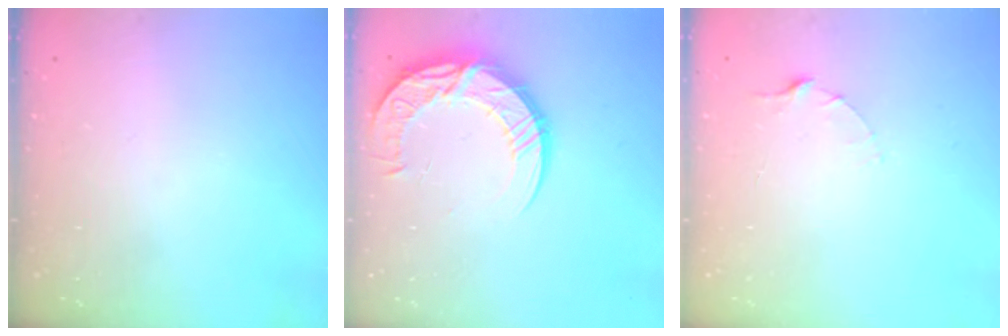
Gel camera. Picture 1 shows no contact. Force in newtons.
{"total": 18.4, "press": 18.4, "slide": 1.0}
{"total": 2.5, "press": 2.5, "slide": 0.3}